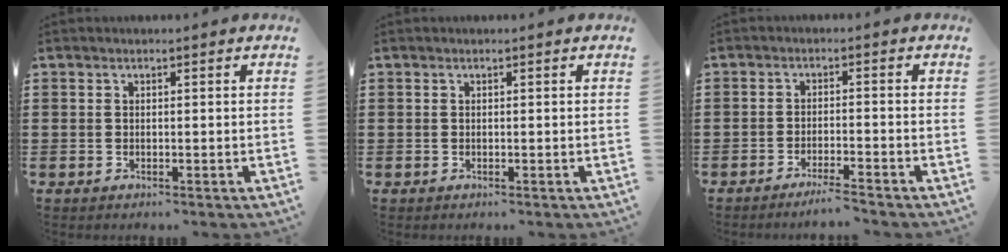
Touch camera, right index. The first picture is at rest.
{"total": 0.0}
{"total": 3.0, "force": [-2.8, -0.3, 1.1], "torque": [-0.019, -0.001, -0.056]}